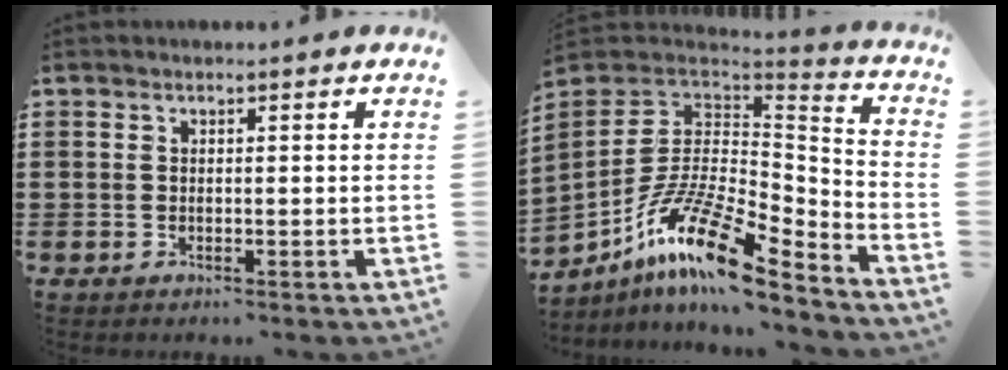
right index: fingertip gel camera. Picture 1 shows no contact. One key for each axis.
{"total": 16.3, "fx": -9.8, "fy": 4.9, "fz": 12.1, "tx": -0.249, "ty": 0.015, "tz": -0.182}